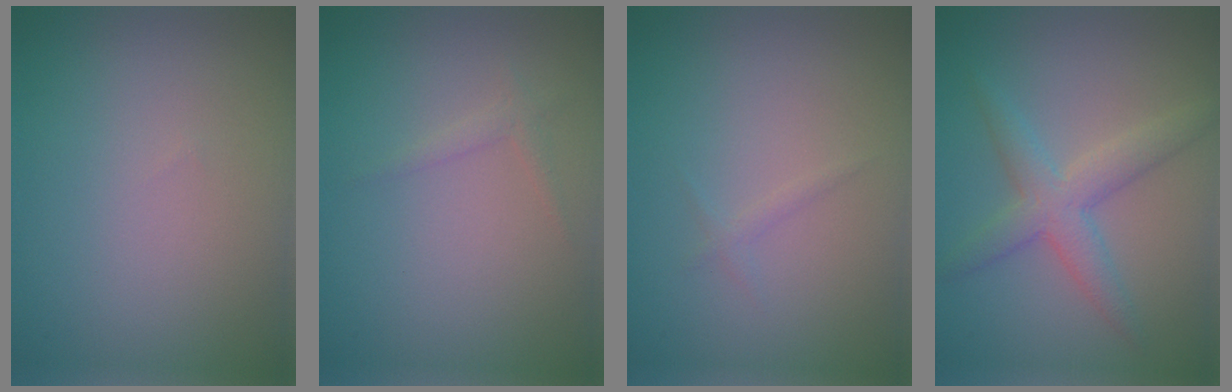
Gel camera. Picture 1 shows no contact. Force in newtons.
{"total": 0.9, "press": 0.9, "slide": 0.1}
{"total": 1.2, "press": 1.2, "slide": 0.2}
{"total": 3.6, "press": 3.6, "slide": 0.0}